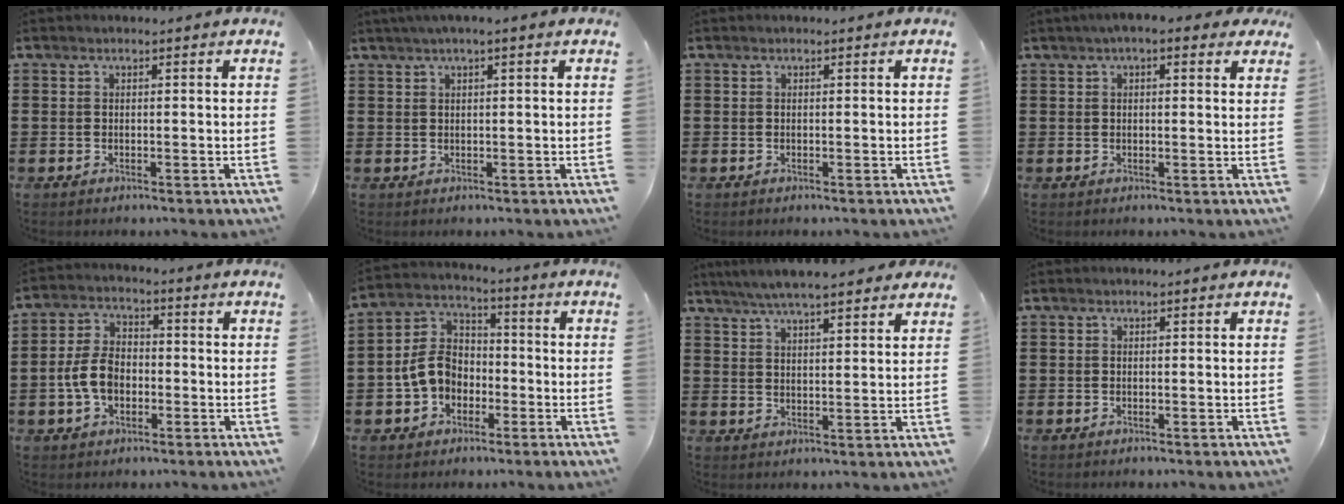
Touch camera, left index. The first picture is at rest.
{"total": 1.7, "force": [0.9, 0.0, 1.5], "torque": [-0.029, 0.000, 0.015]}
{"total": 0.0}
{"total": 3.0, "force": [1.7, 0.9, 2.2], "torque": [-0.048, 0.006, 0.030]}
{"total": 6.8, "force": [-1.6, 4.4, 4.9], "torque": [-0.123, 0.003, -0.037]}
{"total": 8.0, "force": [-2.1, 6.3, 4.4], "torque": [-0.115, 0.017, -0.044]}
{"total": 5.5, "force": [4.9, 0.7, 2.5], "torque": [-0.062, -0.008, 0.087]}
{"total": 0.0}